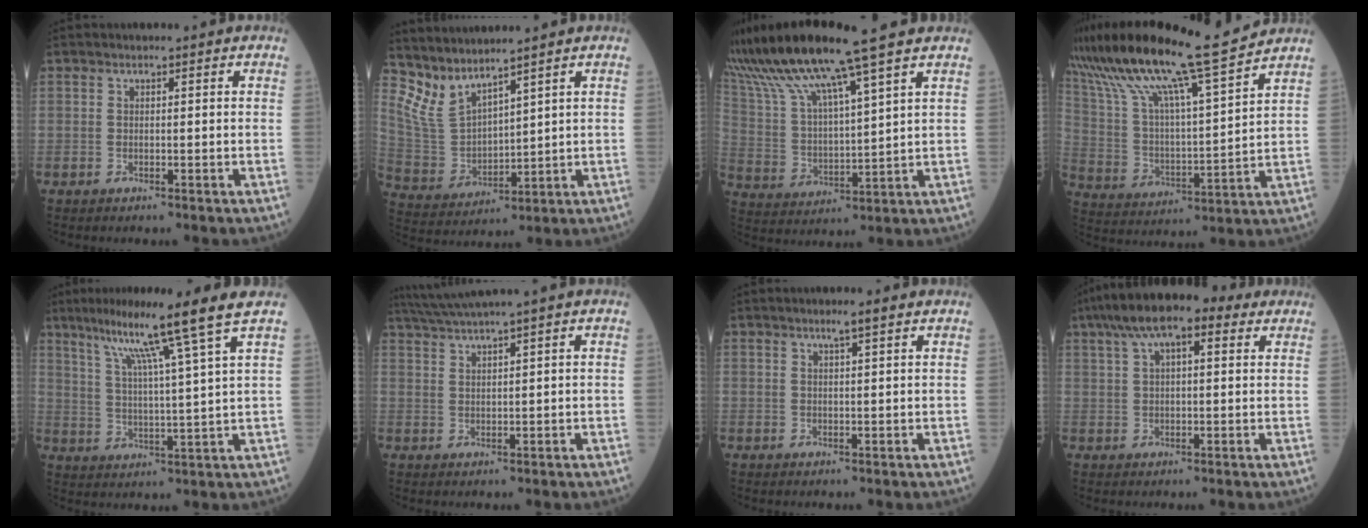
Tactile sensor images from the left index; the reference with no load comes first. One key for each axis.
{"total": 6.9, "fx": 6.4, "fy": 0.7, "fz": 2.4, "tx": -0.076, "ty": -0.007, "tz": 0.152}
{"total": 15.9, "fx": 12.6, "fy": -1.0, "fz": 9.8, "tx": -0.187, "ty": 0.019, "tz": 0.234}
{"total": 21.1, "fx": 17.7, "fy": 0.0, "fz": 11.6, "tx": -0.216, "ty": 0.010, "tz": 0.309}
{"total": 11.5, "fx": 7.9, "fy": -2.8, "fz": 7.9, "tx": -0.125, "ty": 0.007, "tz": 0.124}
{"total": 5.0, "fx": 4.1, "fy": -1.9, "fz": 2.3, "tx": -0.050, "ty": 0.009, "tz": 0.084}
{"total": 1.9, "fx": 1.3, "fy": -0.3, "fz": 1.4, "tx": -0.026, "ty": 0.004, "tz": 0.024}
{"total": 12.3, "fx": 7.5, "fy": 4.0, "fz": 8.9, "tx": -0.158, "ty": 0.054, "tz": 0.122}